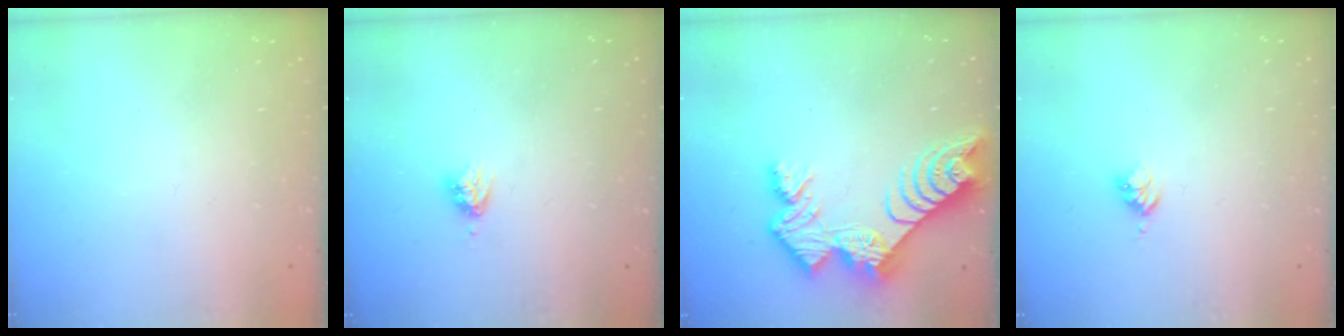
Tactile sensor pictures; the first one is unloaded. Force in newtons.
{"total": 3.6, "press": 3.5, "slide": 0.5}
{"total": 12.9, "press": 12.9, "slide": 1.0}
{"total": 3.0, "press": 2.9, "slide": 0.4}